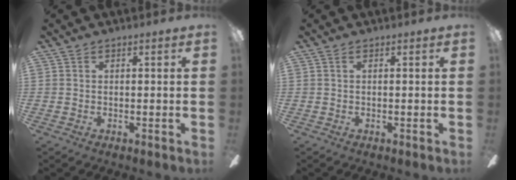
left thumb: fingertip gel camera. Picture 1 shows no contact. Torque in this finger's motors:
{"motor_torque": [0.00, 0.00, 0.04, -0.04, 0.00]}